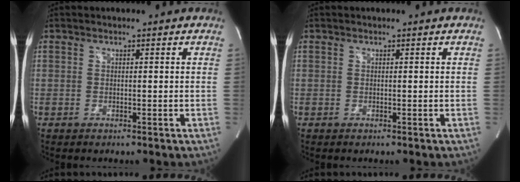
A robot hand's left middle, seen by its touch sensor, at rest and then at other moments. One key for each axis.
{"total": 0.0}